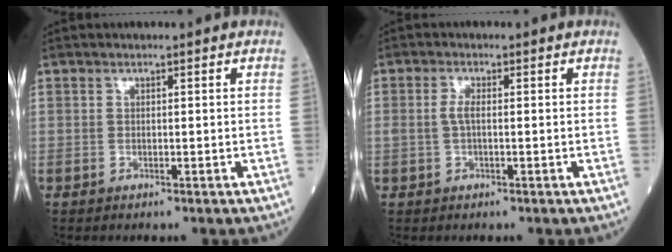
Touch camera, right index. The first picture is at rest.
{"total": 1.8, "force": [0.0, 0.6, 1.7], "torque": [-0.042, 0.002, -0.001]}